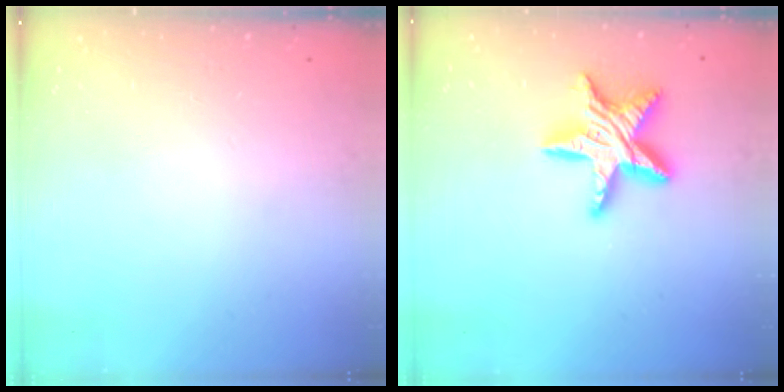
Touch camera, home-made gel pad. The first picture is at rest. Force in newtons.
{"total": 15.1, "press": 15.0, "slide": 0.9}